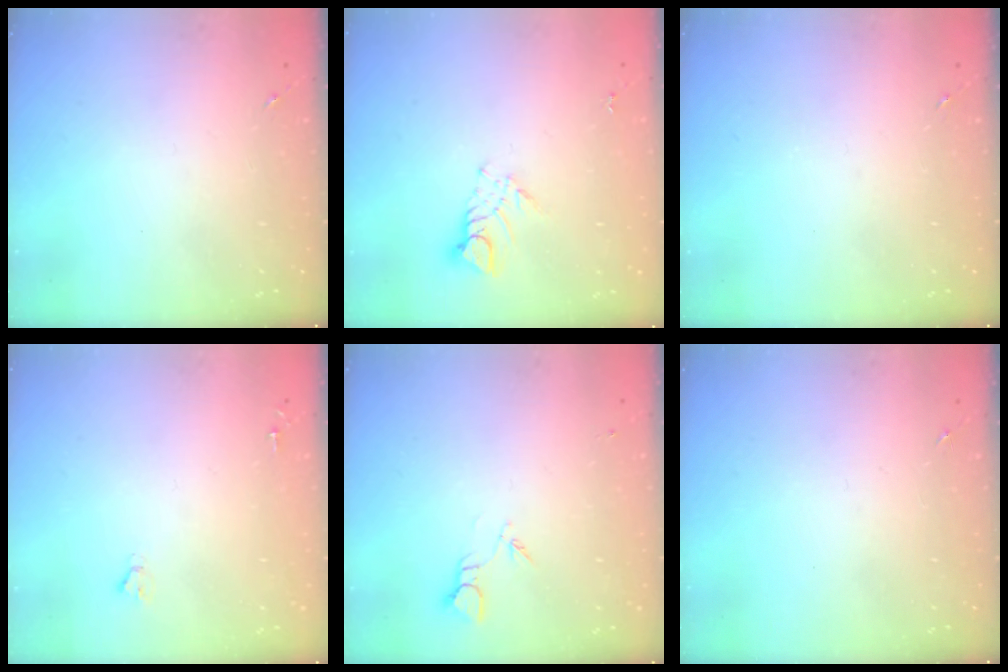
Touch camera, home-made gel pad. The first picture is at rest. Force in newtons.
{"total": 5.8, "press": 5.8, "slide": 0.3}
{"total": 0.0}
{"total": 1.6, "press": 1.6, "slide": 0.2}
{"total": 2.7, "press": 2.7, "slide": 0.3}
{"total": 0.0}